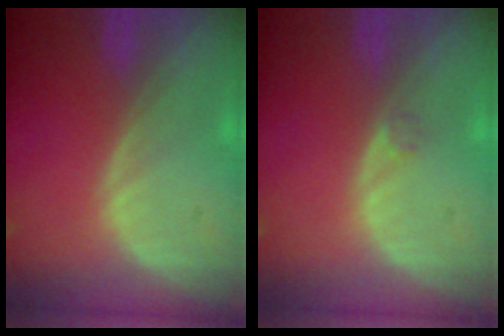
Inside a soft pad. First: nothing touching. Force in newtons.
{"total": 0.8, "press": 0.8, "slide": 0.1}